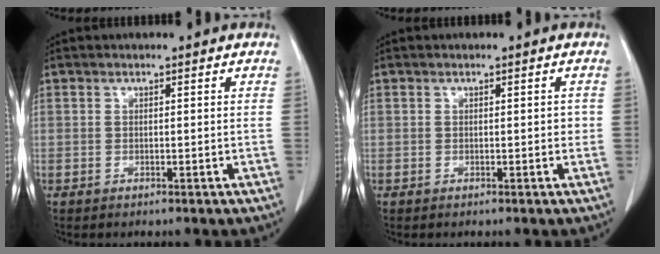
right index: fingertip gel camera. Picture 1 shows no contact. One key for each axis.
{"total": 0.9, "fx": 0.0, "fy": 0.6, "fz": 0.7, "tx": -0.007, "ty": 0.005, "tz": 0.001}